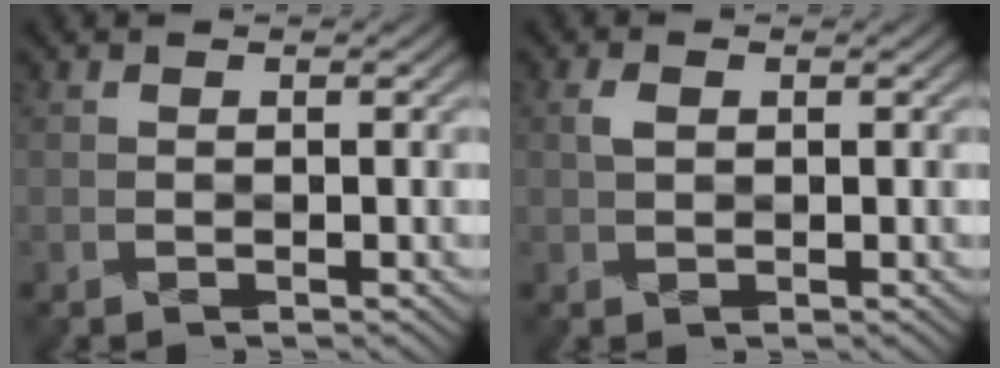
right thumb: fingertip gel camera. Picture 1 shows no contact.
{"total": 1.1, "force": [0.7, 0.5, 0.7], "torque": [-0.016, 0.008, 0.009]}